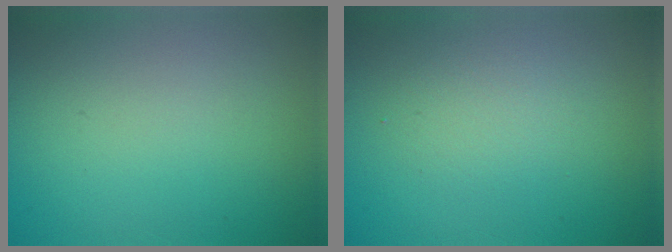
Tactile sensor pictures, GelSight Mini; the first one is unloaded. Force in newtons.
{"total": 2.0, "press": 2.0, "slide": 0.1}